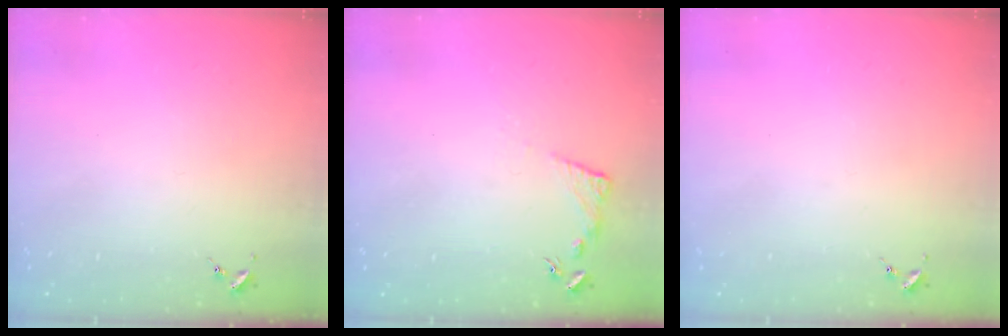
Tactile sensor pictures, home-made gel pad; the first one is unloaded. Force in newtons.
{"total": 6.0, "press": 6.0, "slide": 0.4}
{"total": 0.0}